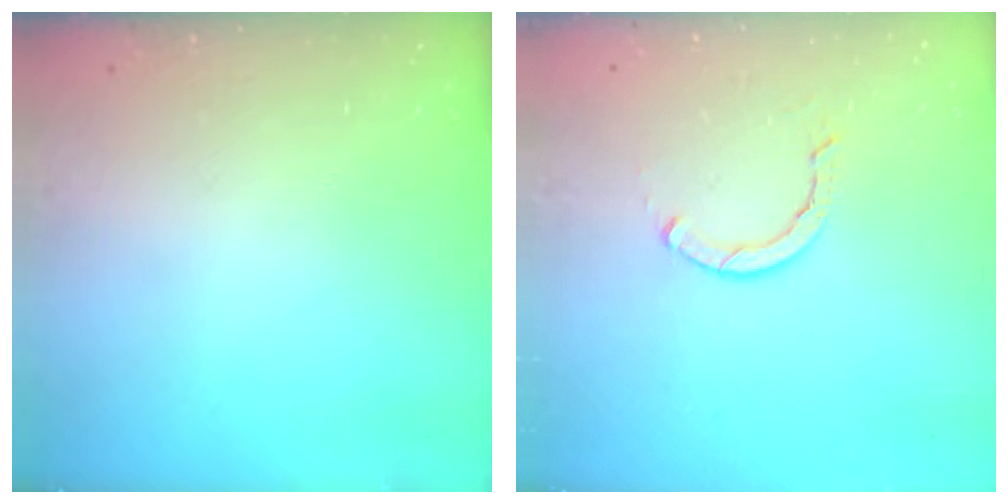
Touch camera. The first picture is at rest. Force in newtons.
{"total": 2.3, "press": 2.3, "slide": 0.1}